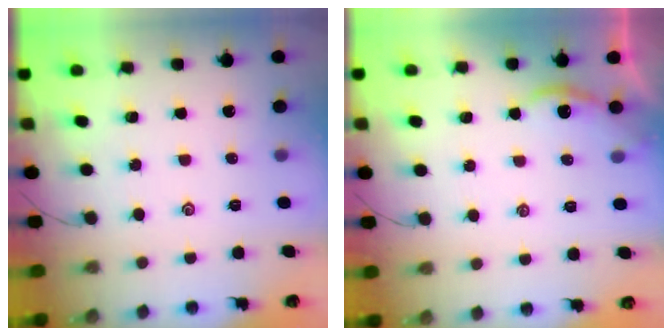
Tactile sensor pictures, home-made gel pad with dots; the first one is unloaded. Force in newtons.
{"total": 2.9, "press": 2.9, "slide": 0.1}